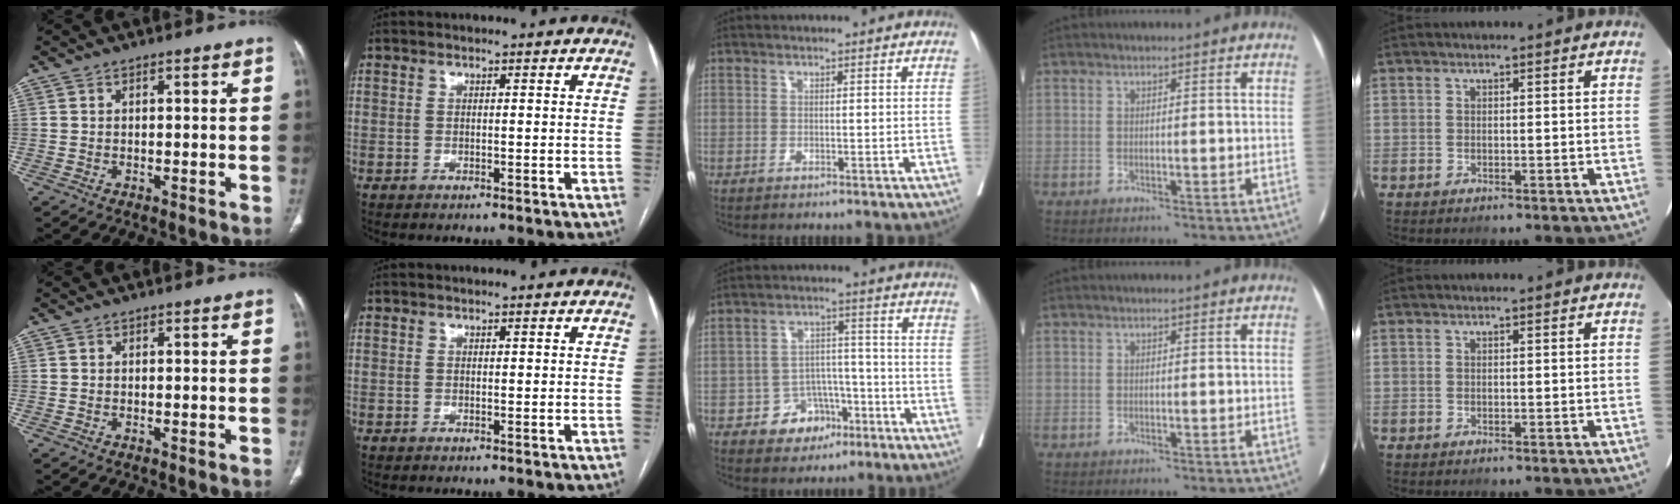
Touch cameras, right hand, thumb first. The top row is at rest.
{"middle": {"total": 6.7, "force": [-3.6, 5.1, 2.4], "torque": [-0.027, 0.019, -0.050]}}